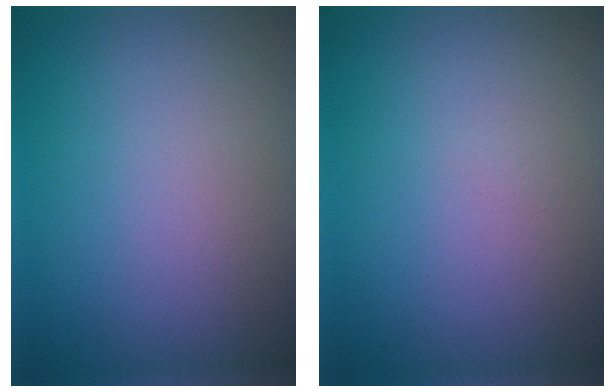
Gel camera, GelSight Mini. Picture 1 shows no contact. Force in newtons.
{"total": 0.0}